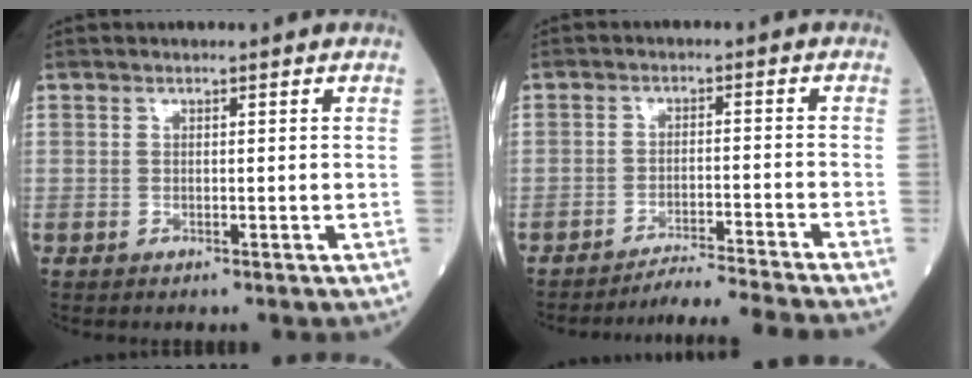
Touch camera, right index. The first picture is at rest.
{"total": 8.7, "force": [-8.0, -3.1, 1.6], "torque": [-0.011, -0.013, -0.127]}